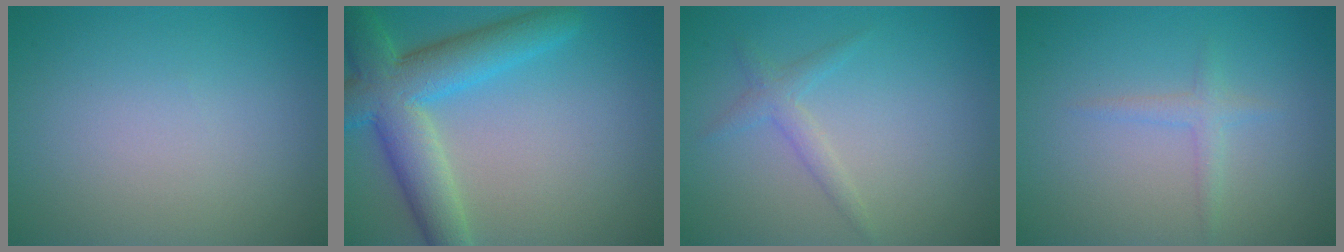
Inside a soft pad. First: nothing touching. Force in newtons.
{"total": 7.7, "press": 7.7, "slide": 0.3}
{"total": 1.6, "press": 1.6, "slide": 0.1}
{"total": 1.3, "press": 1.3, "slide": 0.1}